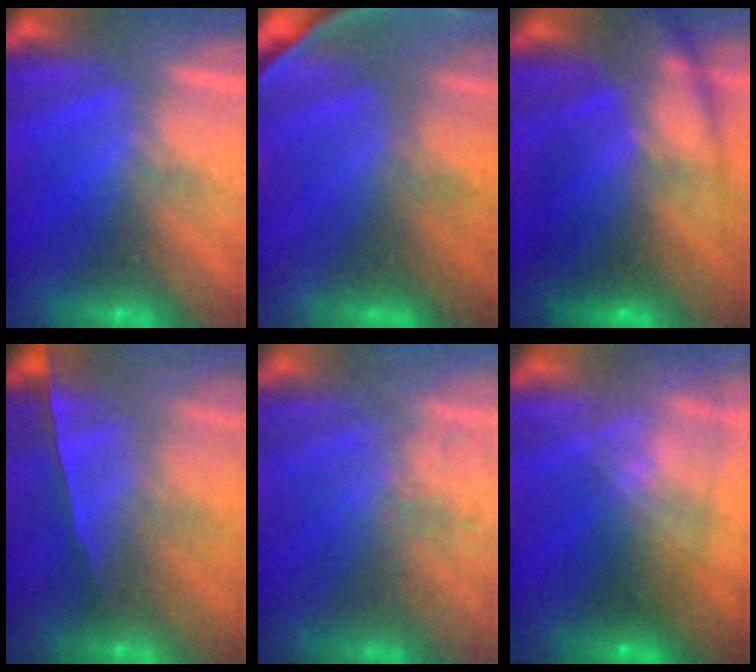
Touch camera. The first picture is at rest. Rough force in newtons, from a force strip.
{"total": 6.7}
{"total": 6.9}
{"total": 1.5}
{"total": 8.3}
{"total": 7.2}